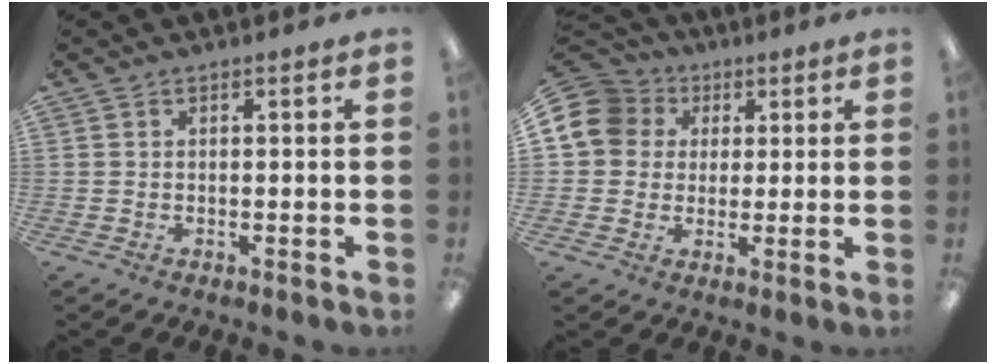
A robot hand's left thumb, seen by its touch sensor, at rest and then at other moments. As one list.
[{"total": 11.1, "force": [3.0, 10.0, 3.7], "torque": [-0.086, 0.000, 0.060]}]